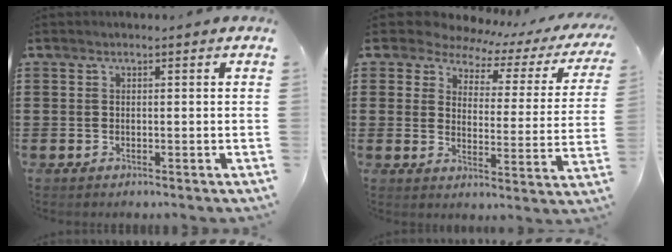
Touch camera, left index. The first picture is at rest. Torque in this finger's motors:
{"motor_torque": [2.14, 0.00, 0.00, -0.12]}